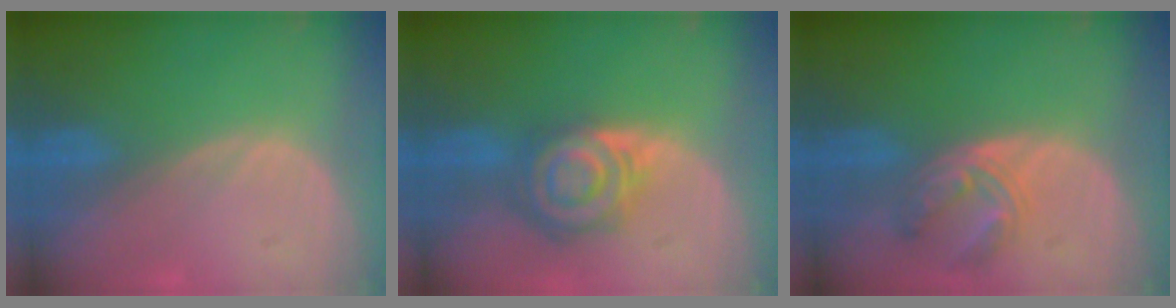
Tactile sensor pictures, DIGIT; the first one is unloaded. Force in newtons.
{"total": 8.0, "press": 7.1, "slide": 3.7}
{"total": 5.4, "press": 5.3, "slide": 1.4}